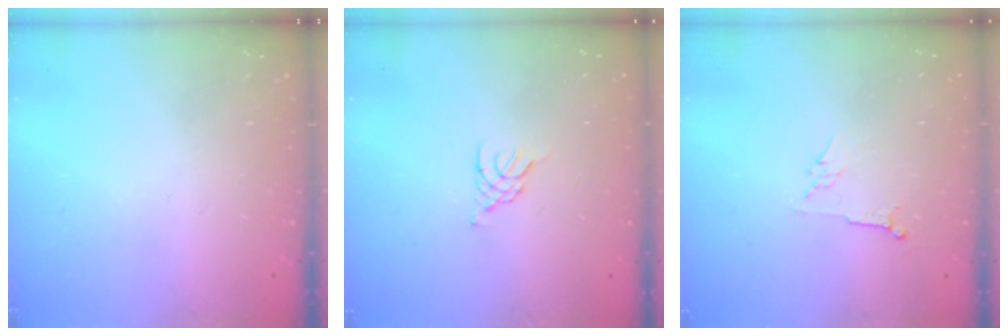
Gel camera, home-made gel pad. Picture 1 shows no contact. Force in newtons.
{"total": 3.3, "press": 3.2, "slide": 0.7}
{"total": 4.0, "press": 4.0, "slide": 0.7}